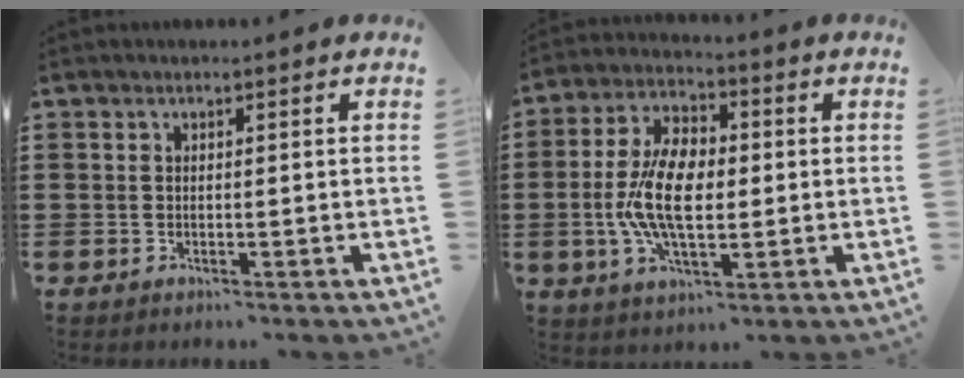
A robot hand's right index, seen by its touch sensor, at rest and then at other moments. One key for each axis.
{"total": 10.0, "fx": -0.9, "fy": 5.3, "fz": 8.5, "tx": -0.186, "ty": 0.006, "tz": -0.021}